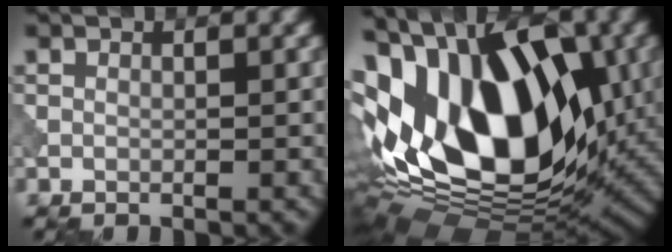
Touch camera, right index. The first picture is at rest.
{"total": 18.4, "force": [2.4, 10.9, 14.7], "torque": [-0.257, 0.018, 0.028]}